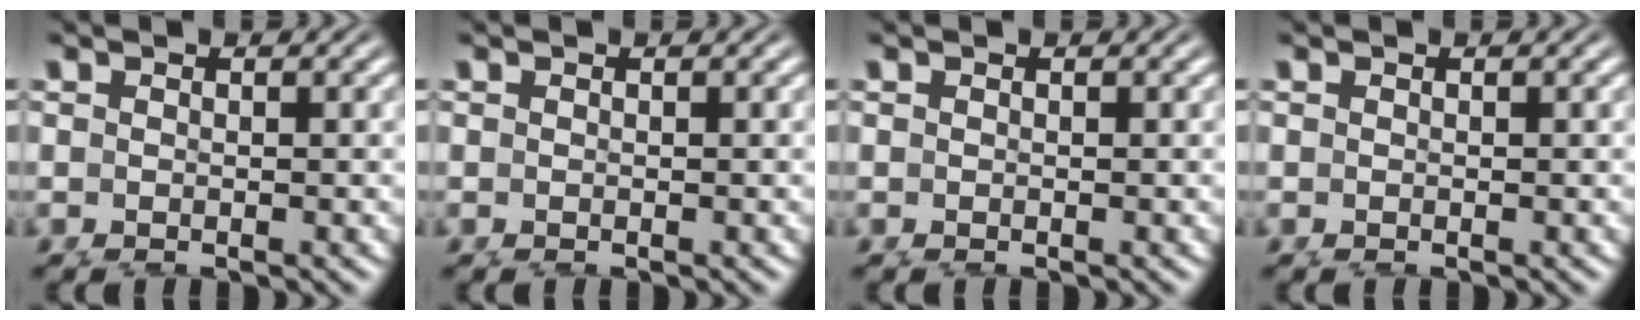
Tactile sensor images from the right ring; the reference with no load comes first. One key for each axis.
{"total": 0.0}
{"total": 0.0}
{"total": 0.0}